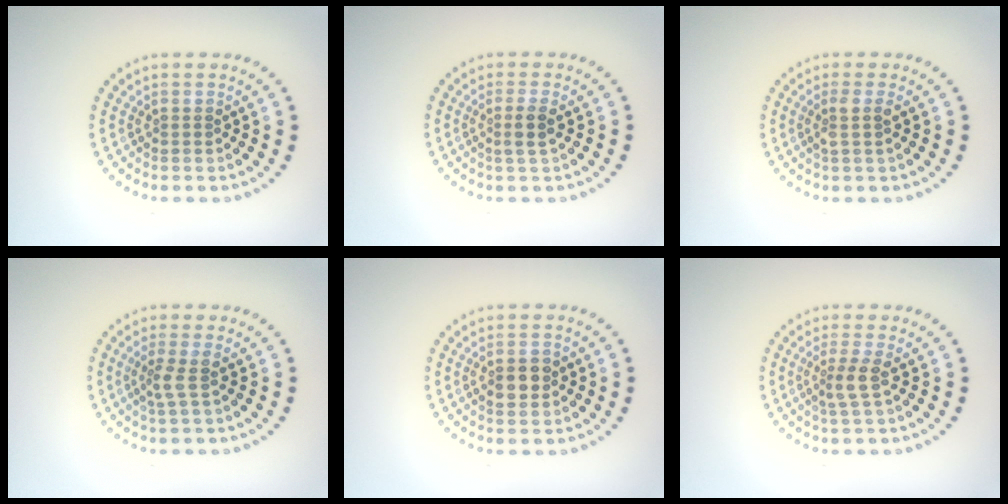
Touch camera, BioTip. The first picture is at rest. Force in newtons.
{"total": 1.6, "press": 1.3, "slide": 0.9}
{"total": 1.6, "press": 1.3, "slide": 1.0}
{"total": 1.8, "press": 1.4, "slide": 1.2}
{"total": 2.8, "press": 2.8, "slide": 0.0}
{"total": 2.1, "press": 1.6, "slide": 1.4}